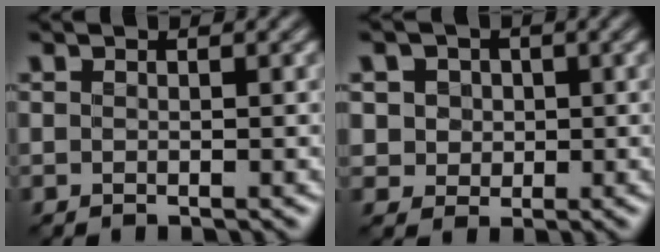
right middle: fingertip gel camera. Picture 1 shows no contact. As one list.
[{"total": 4.1, "force": [1.5, 3.4, 1.6], "torque": [-0.022, 0.013, 0.020]}]